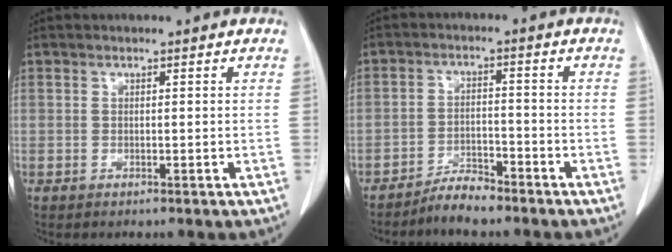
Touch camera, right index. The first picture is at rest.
{"total": 3.7, "force": [-3.6, 0.7, 0.9], "torque": [-0.013, -0.006, -0.066]}